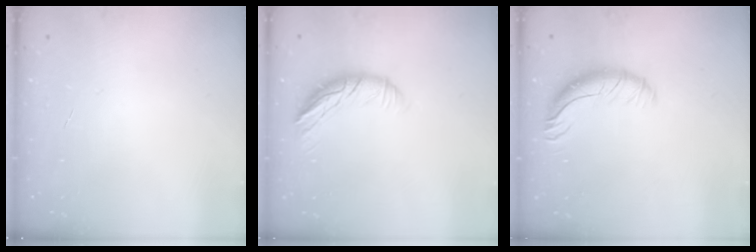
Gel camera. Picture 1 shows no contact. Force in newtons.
{"total": 10.4, "press": 10.3, "slide": 0.6}
{"total": 10.4, "press": 10.1, "slide": 2.2}